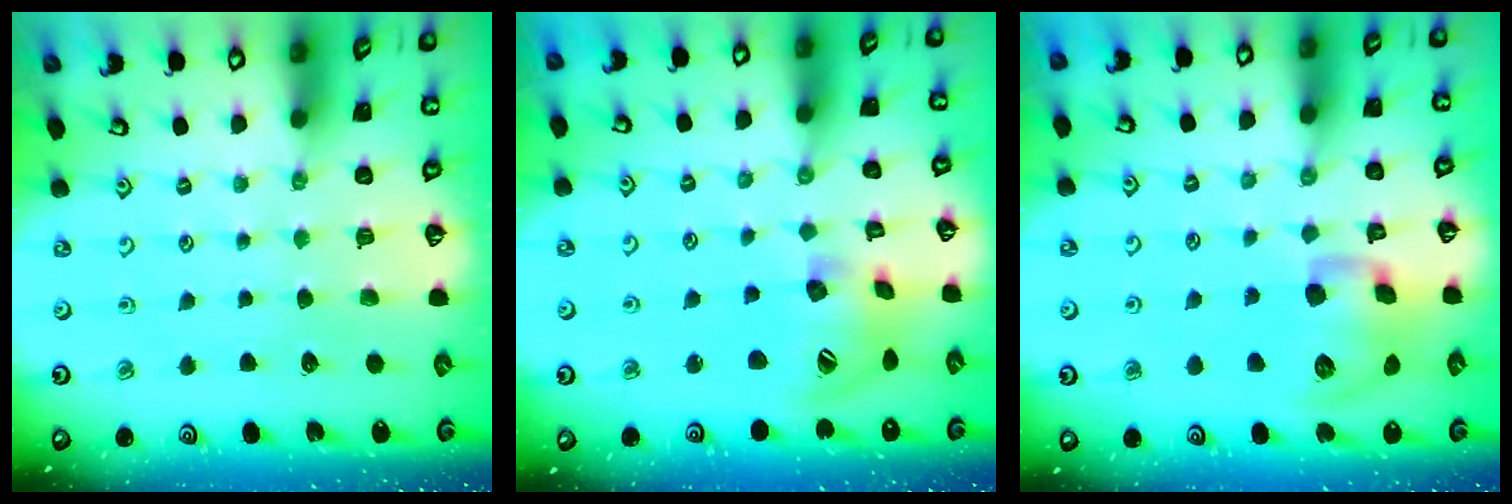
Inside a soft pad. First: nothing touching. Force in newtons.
{"total": 16.7, "press": 16.5, "slide": 2.2}
{"total": 15.0, "press": 14.8, "slide": 2.3}